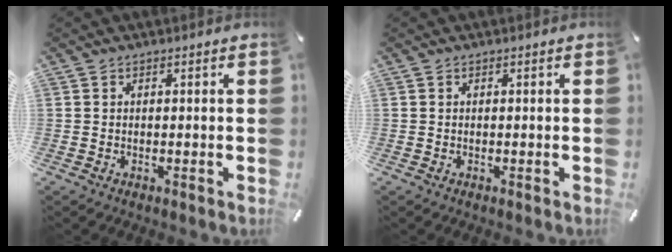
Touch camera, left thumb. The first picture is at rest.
{"total": 0.0}